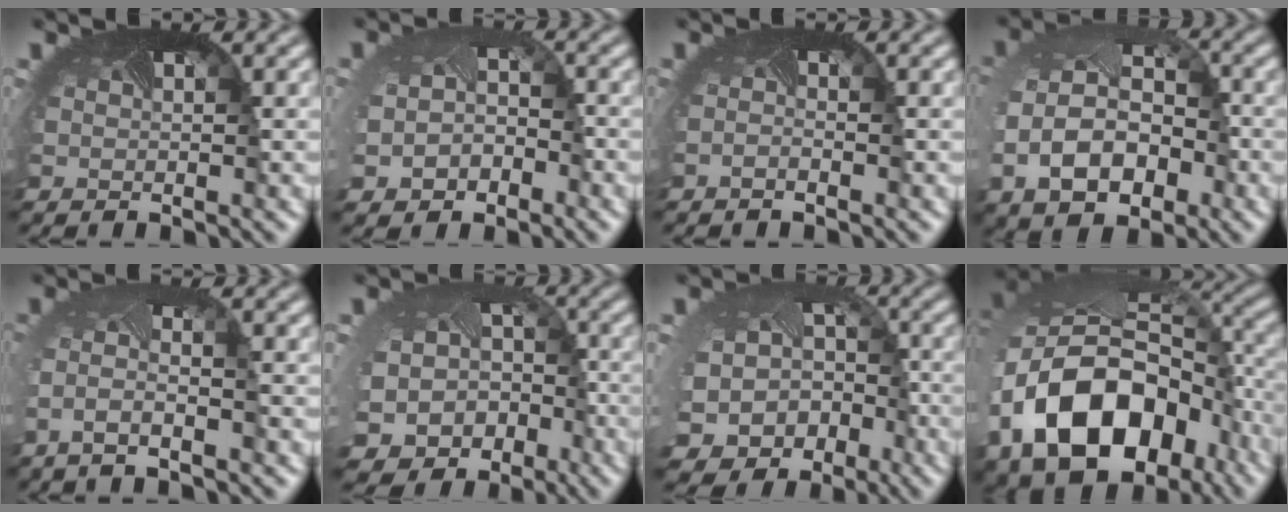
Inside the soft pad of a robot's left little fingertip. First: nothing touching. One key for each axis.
{"total": 4.5, "fx": -1.8, "fy": 3.4, "fz": 2.2, "tx": -0.059, "ty": -0.028, "tz": -0.022}
{"total": 0.9, "fx": -0.6, "fy": -0.5, "fz": -0.4, "tx": -0.007, "ty": -0.007, "tz": -0.014}
{"total": 8.3, "fx": -1.9, "fy": 5.8, "fz": 5.5, "tx": -0.130, "ty": -0.020, "tz": -0.035}
{"total": 2.5, "fx": -1.5, "fy": 0.2, "fz": 2.0, "tx": -0.061, "ty": -0.004, "tz": -0.036}
{"total": 12.0, "fx": -6.6, "fy": 9.5, "fz": 3.3, "tx": -0.080, "ty": -0.069, "tz": -0.083}
{"total": 11.6, "fx": -6.4, "fy": 9.1, "fz": 3.4, "tx": -0.077, "ty": -0.066, "tz": -0.079}
{"total": 16.4, "fx": -5.4, "fy": 11.6, "fz": 10.3, "tx": -0.226, "ty": -0.043, "tz": -0.073}